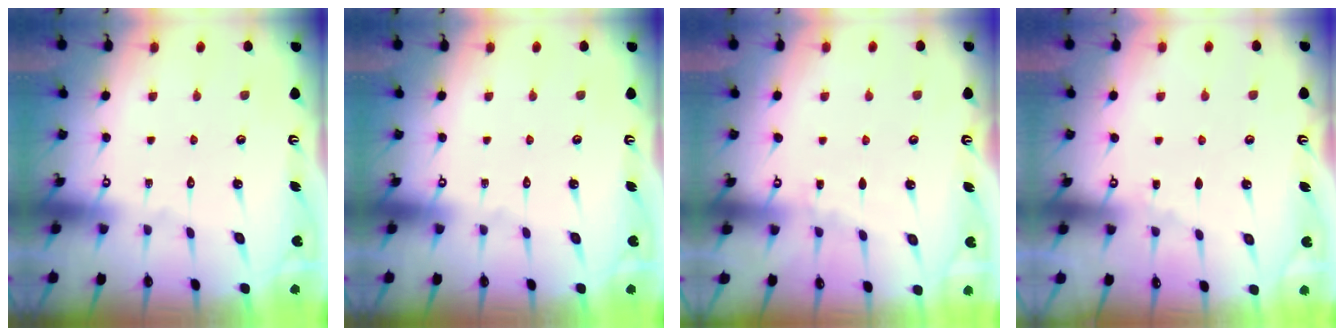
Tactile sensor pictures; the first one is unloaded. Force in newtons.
{"total": 0.0}
{"total": 4.5, "press": 4.4, "slide": 0.6}
{"total": 3.8, "press": 3.7, "slide": 0.4}